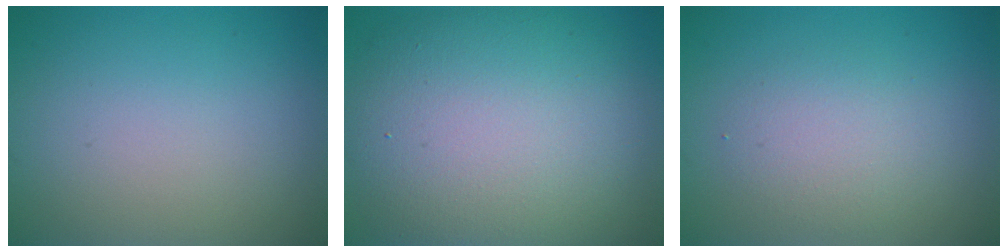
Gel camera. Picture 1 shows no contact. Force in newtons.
{"total": 12.9, "press": 12.9, "slide": 1.0}
{"total": 2.7, "press": 2.7, "slide": 0.2}